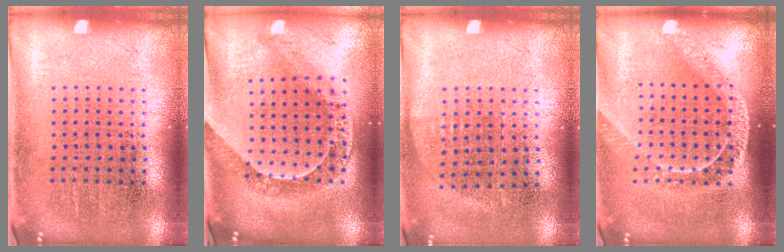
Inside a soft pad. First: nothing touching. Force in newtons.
{"total": 1.1, "press": 1.1, "slide": 0.2}
{"total": 0.6, "press": 0.6, "slide": 0.3}
{"total": 1.7, "press": 1.4, "slide": 1.0}